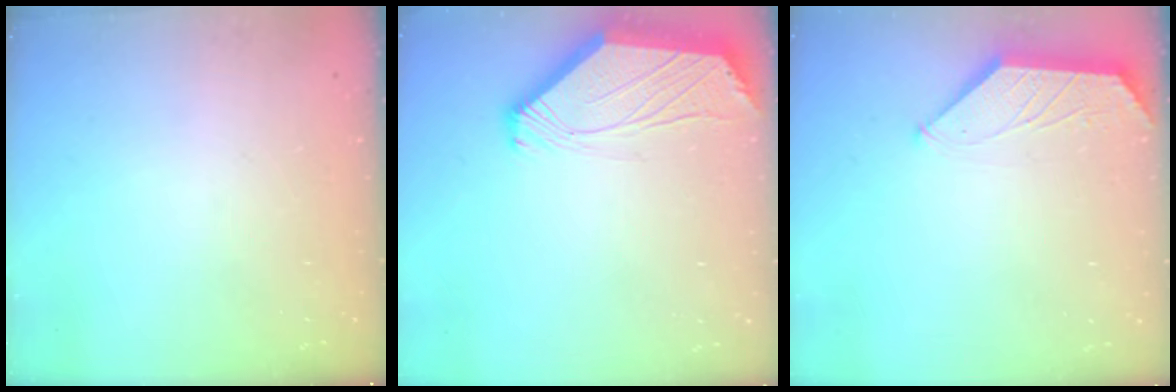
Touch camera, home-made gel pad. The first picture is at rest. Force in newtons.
{"total": 2.6, "press": 2.5, "slide": 0.6}
{"total": 1.1, "press": 1.1, "slide": 0.3}